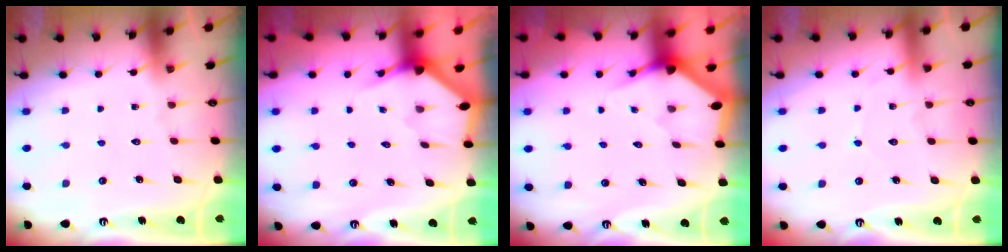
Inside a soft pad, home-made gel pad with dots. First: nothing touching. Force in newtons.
{"total": 2.3, "press": 2.3, "slide": 0.1}
{"total": 3.0, "press": 3.0, "slide": 0.2}
{"total": 2.5, "press": 2.5, "slide": 0.3}